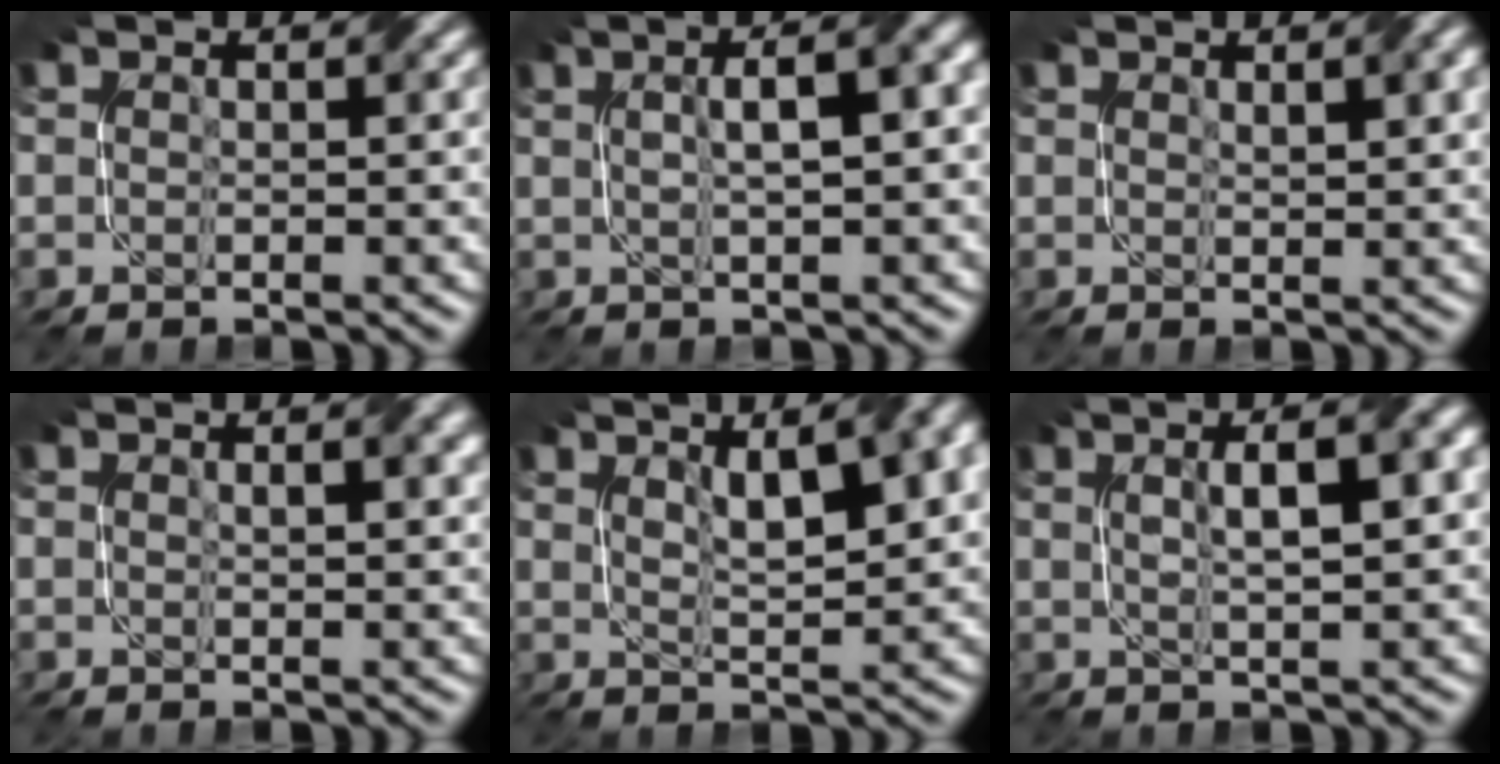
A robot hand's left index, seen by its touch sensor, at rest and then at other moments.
{"total": 5.8, "force": [1.1, 1.5, 5.4], "torque": [-0.058, 0.023, 0.011]}
{"total": 2.5, "force": [1.2, 0.6, 2.2], "torque": [-0.027, 0.002, 0.022]}
{"total": 2.3, "force": [1.0, 0.6, 1.9], "torque": [-0.017, 0.001, 0.015]}
{"total": 9.7, "force": [4.0, 3.5, 8.1], "torque": [-0.102, 0.030, 0.048]}
{"total": 6.4, "force": [1.6, 1.8, 6.0], "torque": [-0.067, 0.020, 0.016]}